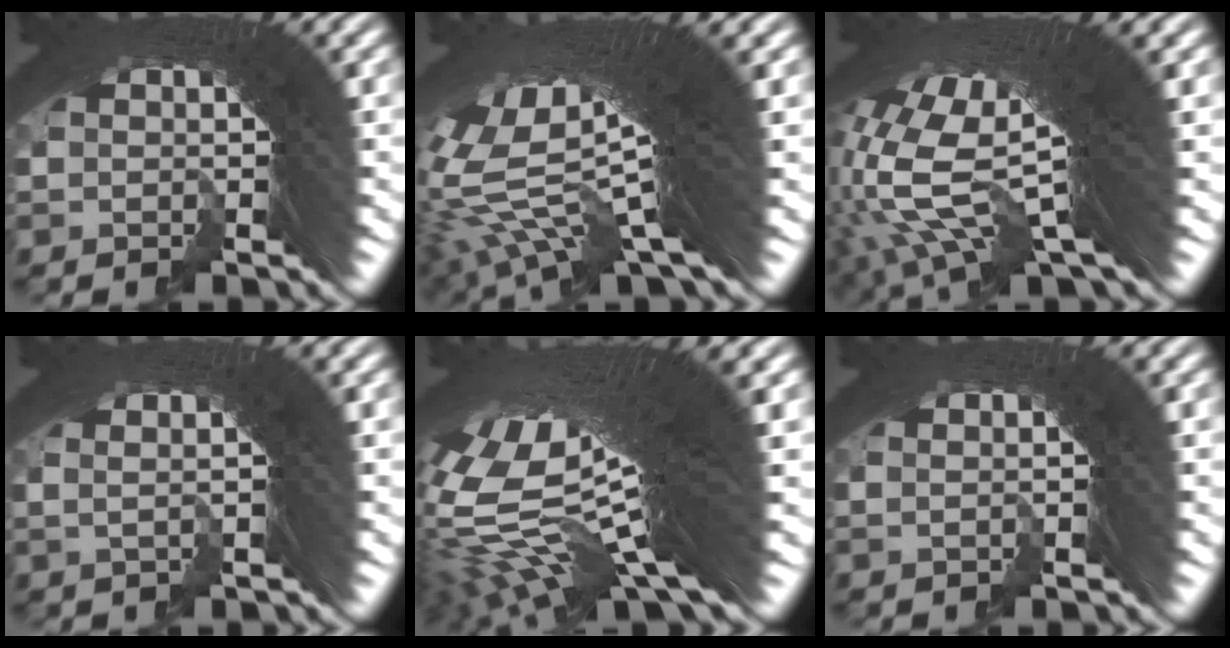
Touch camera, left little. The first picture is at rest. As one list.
[{"total": 16.7, "force": [4.6, 7.1, 14.5], "torque": [-0.256, -0.003, 0.080]}, {"total": 14.9, "force": [4.0, 6.8, 12.6], "torque": [-0.229, -0.010, 0.078]}, {"total": 3.2, "force": [1.3, 0.3, 2.9], "torque": [-0.025, 0.025, 0.009]}, {"total": 21.5, "force": [3.6, 8.9, 19.2], "torque": [-0.327, -0.010, 0.072]}, {"total": 1.6, "force": [0.7, -0.6, 1.4], "torque": [-0.003, 0.018, 0.004]}]